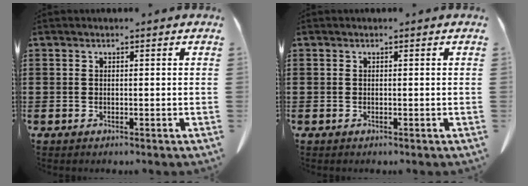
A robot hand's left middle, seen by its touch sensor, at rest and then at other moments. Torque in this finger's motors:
{"motor_torque": [-0.73, 0.49, -0.02, 0.02]}